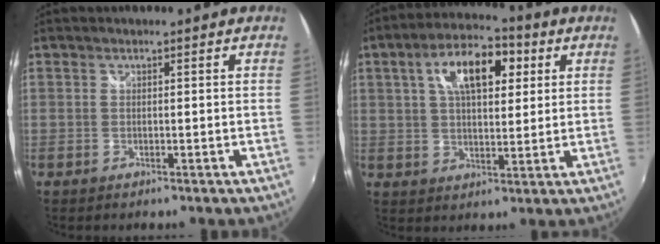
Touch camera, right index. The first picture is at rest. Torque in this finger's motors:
{"motor_torque": [0.93, 0.71, 0.35, 0.14]}